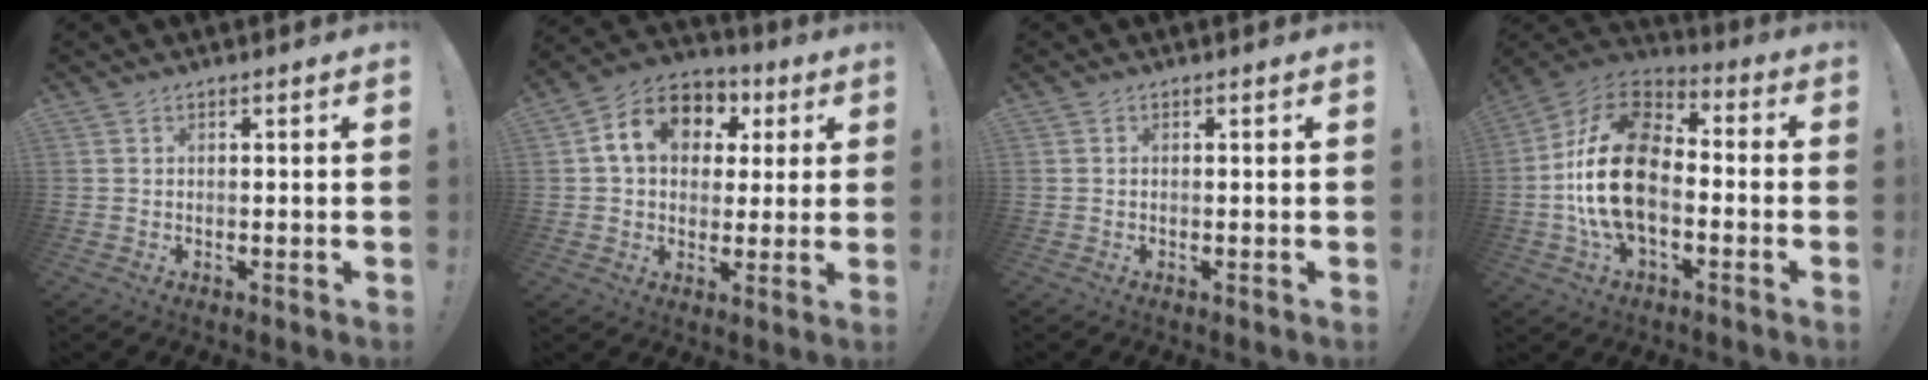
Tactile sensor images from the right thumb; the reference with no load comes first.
{"total": 13.7, "force": [4.2, 10.6, 7.6], "torque": [-0.115, 0.002, 0.084]}
{"total": 0.0}
{"total": 22.3, "force": [-2.6, 13.4, 17.6], "torque": [-0.337, 0.030, -0.041]}